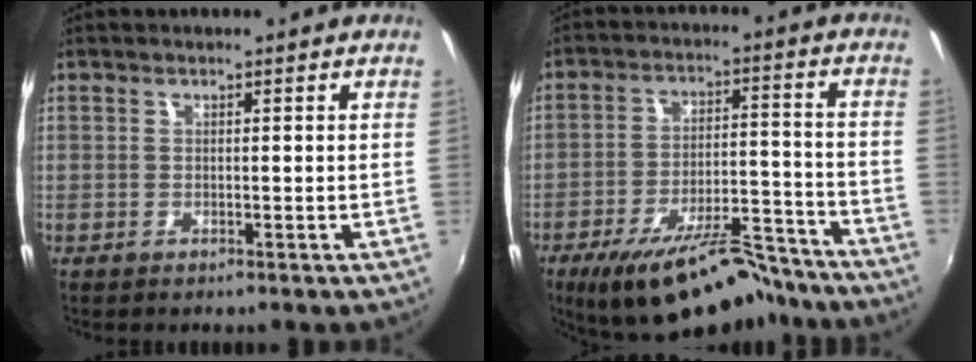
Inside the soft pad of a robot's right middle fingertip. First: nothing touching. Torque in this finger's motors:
{"motor_torque": [1.07, -1.07, 0.35, 0.14]}